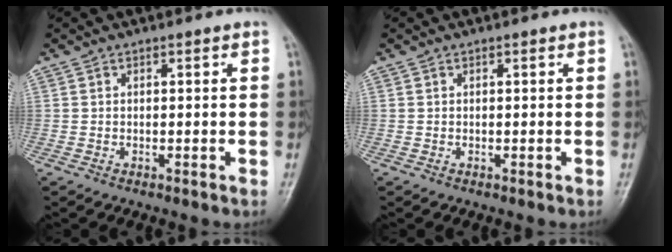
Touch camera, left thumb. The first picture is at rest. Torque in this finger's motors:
{"motor_torque": [-0.05, 0.01, 0.00, 0.07, 0.00]}